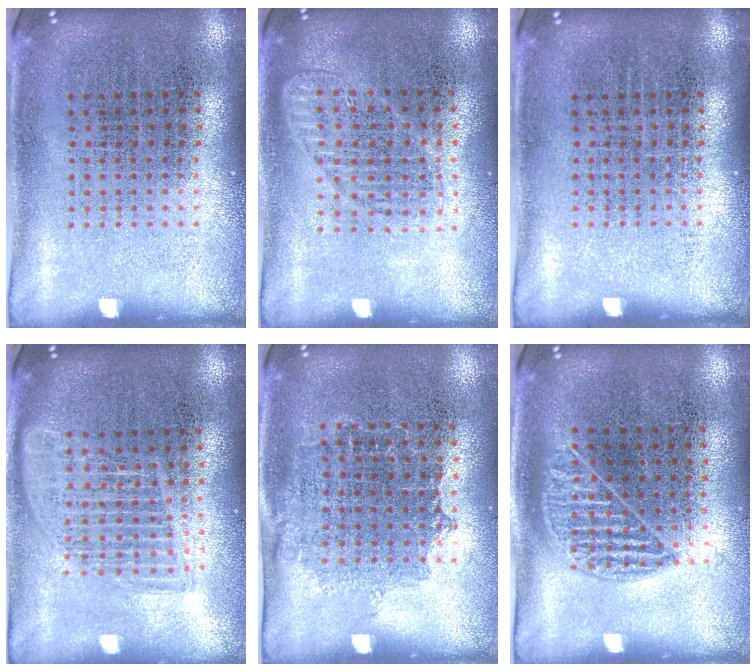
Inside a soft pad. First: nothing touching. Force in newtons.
{"total": 1.3, "press": 1.3, "slide": 0.4}
{"total": 0.0}
{"total": 1.6, "press": 1.4, "slide": 0.7}
{"total": 0.9, "press": 0.7, "slide": 0.6}
{"total": 1.0, "press": 0.8, "slide": 0.6}